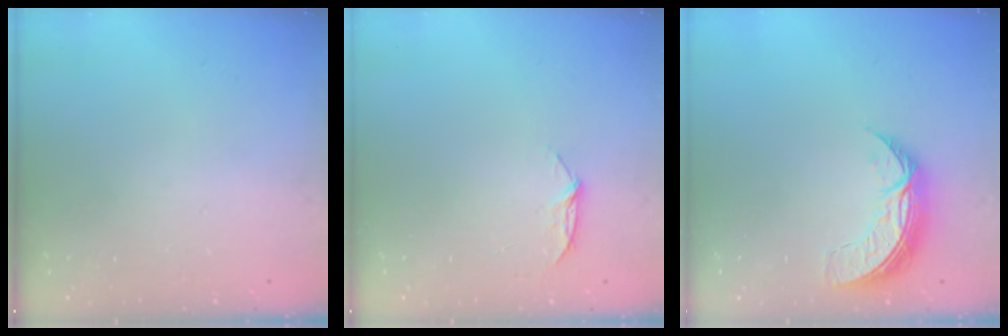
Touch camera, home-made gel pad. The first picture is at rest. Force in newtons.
{"total": 5.9, "press": 5.8, "slide": 0.7}
{"total": 7.8, "press": 7.8, "slide": 0.7}